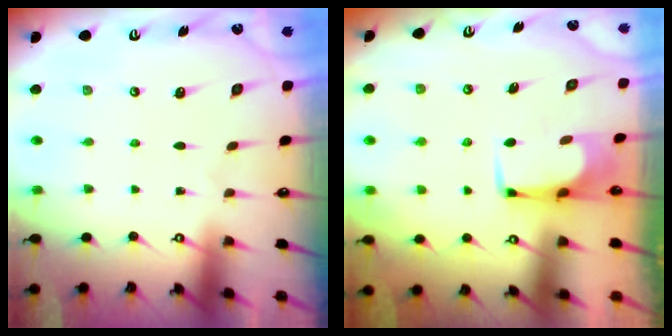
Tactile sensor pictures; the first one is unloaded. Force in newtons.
{"total": 1.6, "press": 1.5, "slide": 0.3}